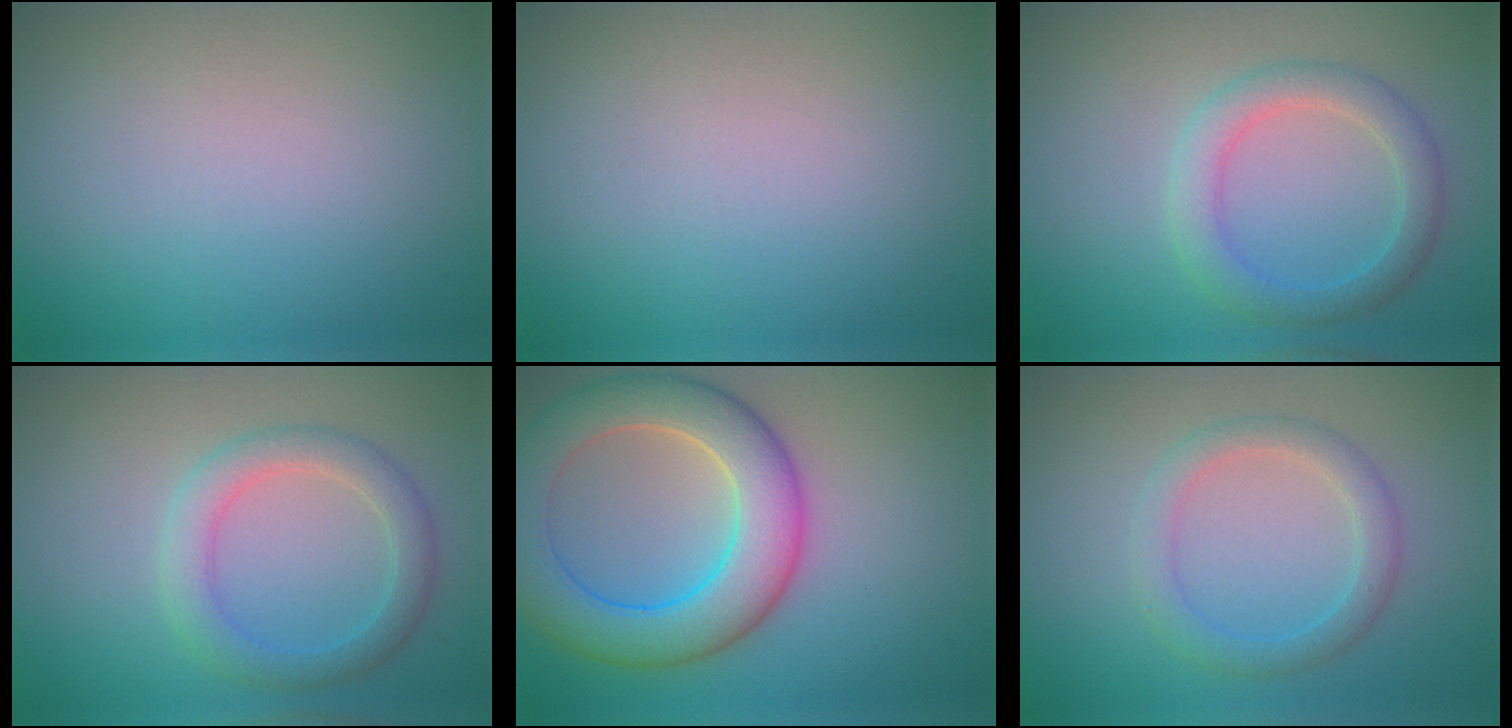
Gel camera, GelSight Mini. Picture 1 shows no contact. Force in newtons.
{"total": 0.0}
{"total": 2.2, "press": 2.2, "slide": 0.3}
{"total": 2.2, "press": 2.2, "slide": 0.3}
{"total": 8.7, "press": 8.7, "slide": 0.3}
{"total": 2.7, "press": 2.7, "slide": 0.1}